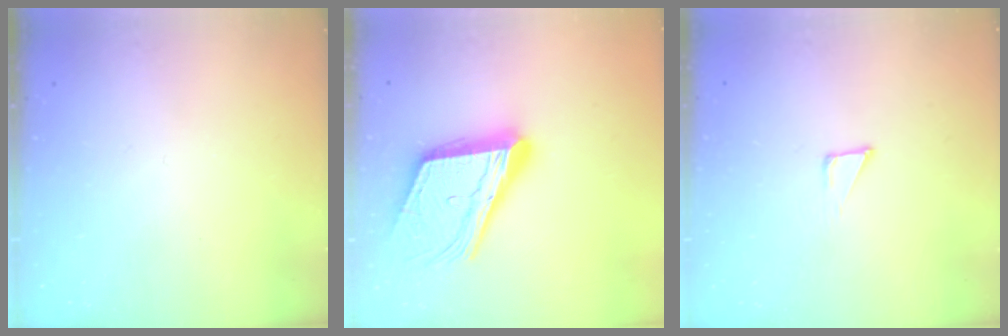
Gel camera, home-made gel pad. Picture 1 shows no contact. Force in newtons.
{"total": 23.2, "press": 22.8, "slide": 3.7}
{"total": 2.1, "press": 2.1, "slide": 0.1}